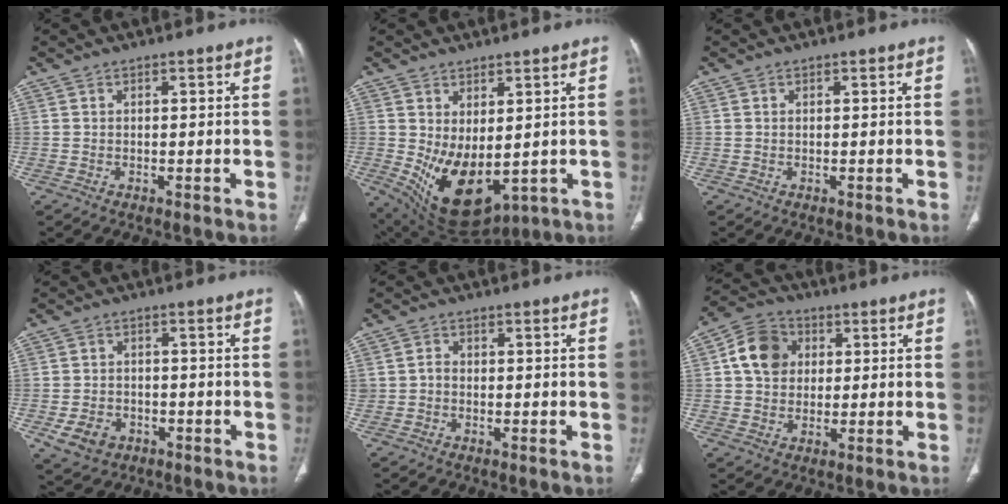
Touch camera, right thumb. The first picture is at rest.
{"total": 12.8, "force": [-0.7, 7.0, 10.7], "torque": [-0.173, -0.020, 0.023]}
{"total": 0.0}
{"total": 6.2, "force": [-2.6, 4.8, 2.9], "torque": [-0.049, 0.015, -0.035]}
{"total": 1.5, "force": [-0.4, 1.3, 0.7], "torque": [-0.005, 0.006, -0.010]}
{"total": 9.5, "force": [1.9, 7.8, 5.1], "torque": [-0.073, 0.009, 0.024]}